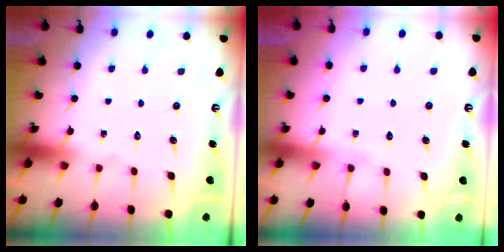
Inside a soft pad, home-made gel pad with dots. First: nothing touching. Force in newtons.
{"total": 2.6, "press": 2.6, "slide": 0.4}